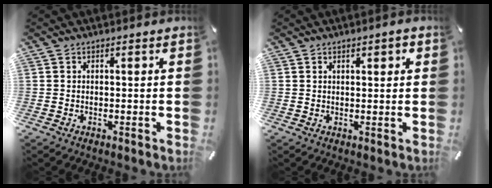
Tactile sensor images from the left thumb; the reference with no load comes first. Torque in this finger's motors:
{"motor_torque": [-0.07, -0.04, -0.04, 0.00, 0.00]}